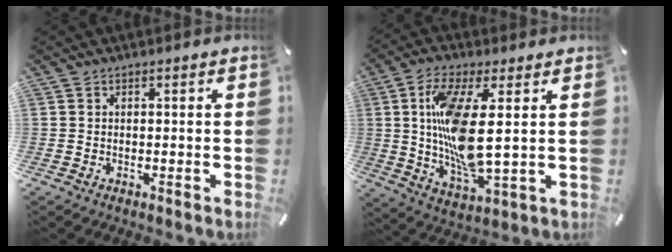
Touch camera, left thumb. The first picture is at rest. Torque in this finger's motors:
{"motor_torque": [2.33, 2.68, 1.55, -1.21, 0.75]}